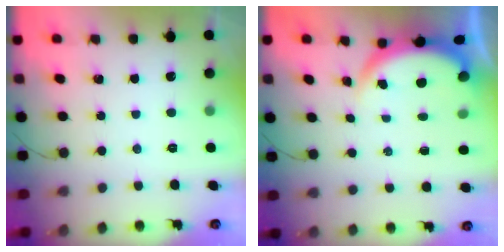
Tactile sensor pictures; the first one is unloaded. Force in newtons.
{"total": 3.7, "press": 3.7, "slide": 0.1}